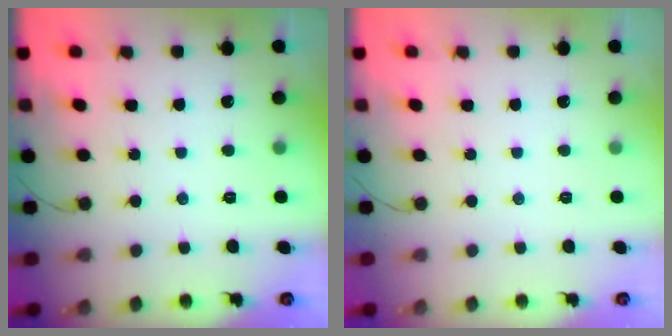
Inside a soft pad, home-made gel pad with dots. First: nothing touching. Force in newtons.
{"total": 0.0}